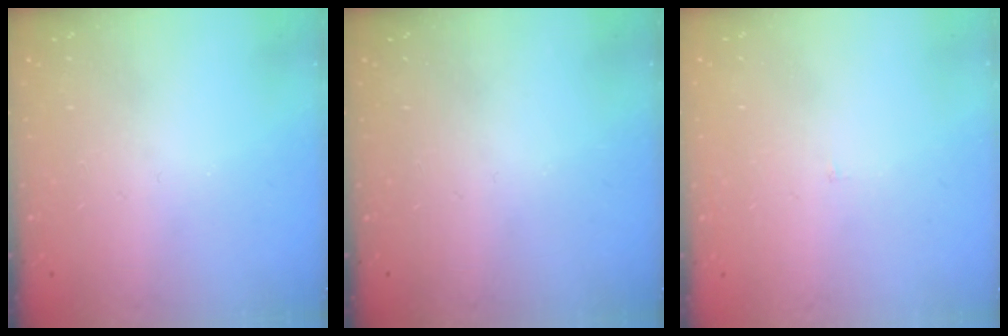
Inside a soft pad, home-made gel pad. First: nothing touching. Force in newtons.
{"total": 0.0}
{"total": 2.0, "press": 2.0, "slide": 0.1}